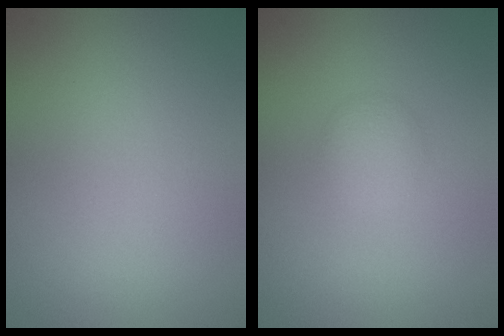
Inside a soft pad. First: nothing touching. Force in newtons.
{"total": 1.5, "press": 1.5, "slide": 0.1}